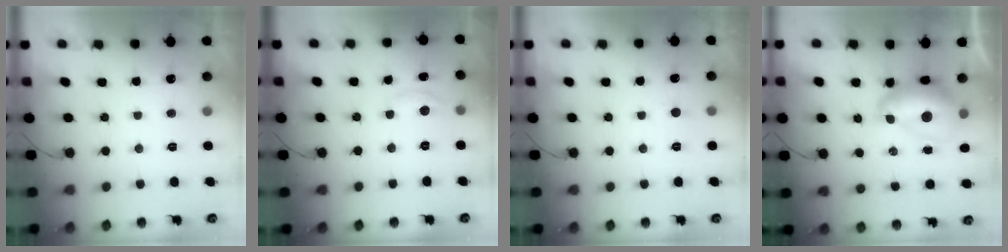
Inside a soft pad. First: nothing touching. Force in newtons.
{"total": 3.6, "press": 3.6, "slide": 0.3}
{"total": 1.6, "press": 1.6, "slide": 0.1}
{"total": 11.4, "press": 11.4, "slide": 1.1}